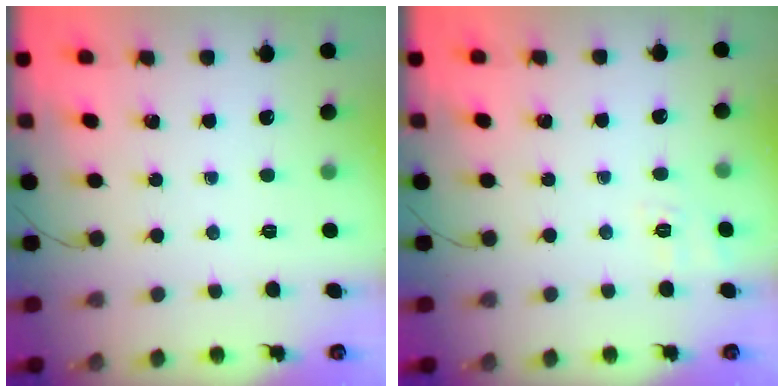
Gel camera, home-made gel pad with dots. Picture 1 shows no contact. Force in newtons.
{"total": 2.4, "press": 1.1, "slide": 2.1}